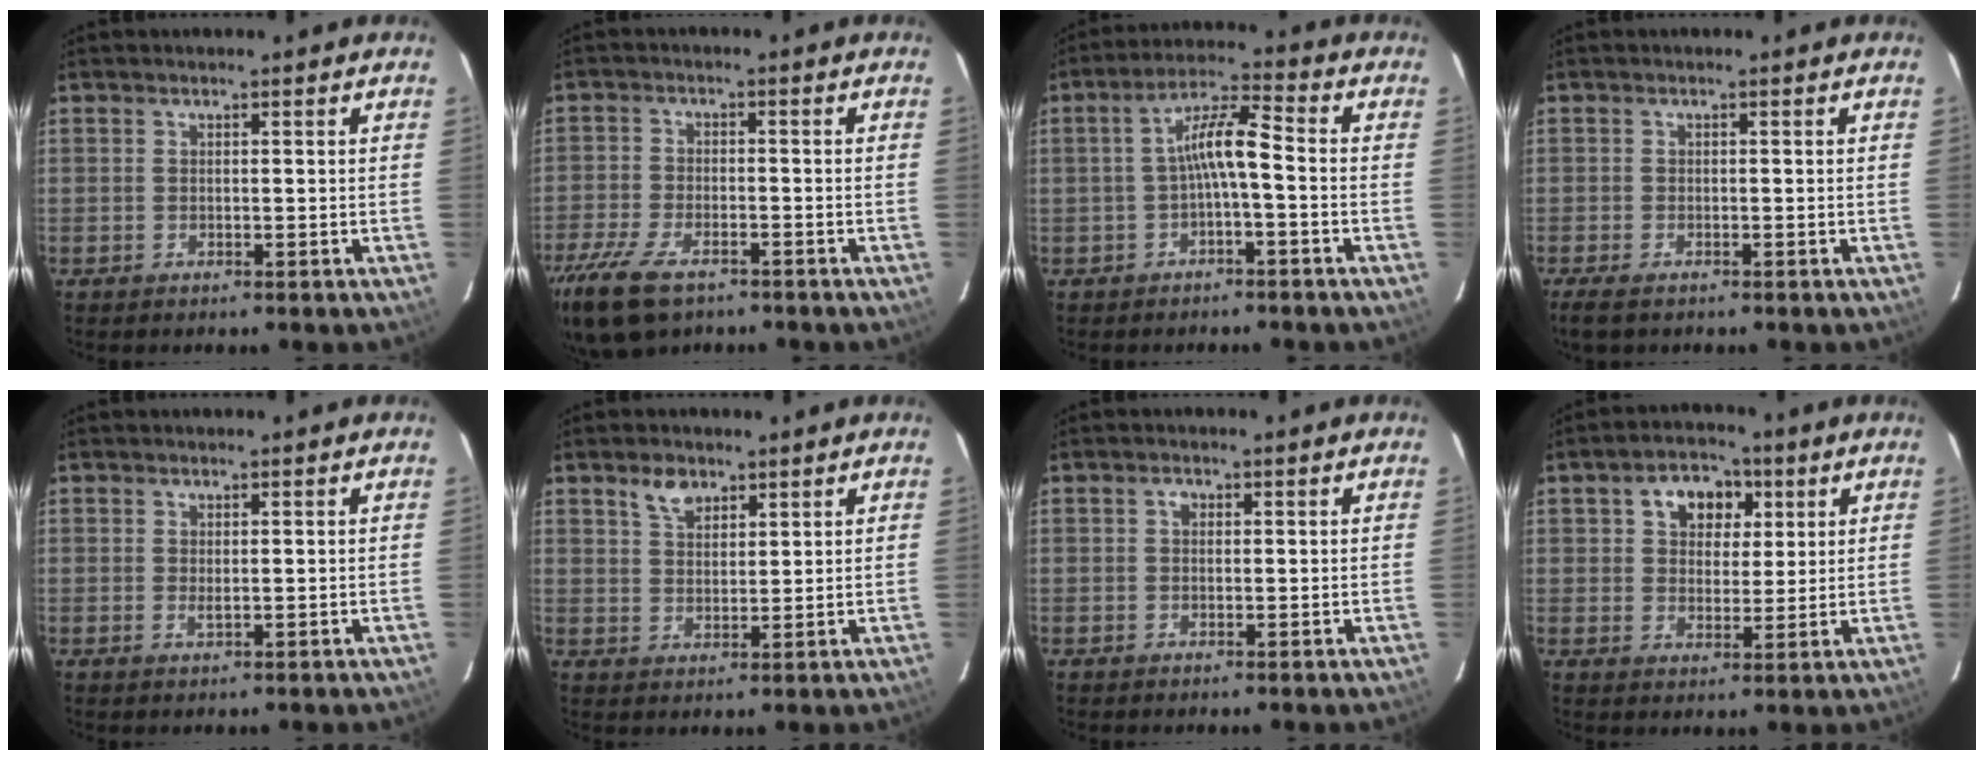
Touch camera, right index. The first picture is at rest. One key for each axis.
{"total": 12.7, "fx": -8.6, "fy": 5.8, "fz": 7.3, "tx": -0.185, "ty": -0.032, "tz": -0.160}
{"total": 6.2, "fx": -1.6, "fy": 0.9, "fz": 6.0, "tx": -0.124, "ty": 0.018, "tz": -0.028}
{"total": 3.4, "fx": -2.5, "fy": 1.2, "fz": 2.0, "tx": -0.045, "ty": -0.013, "tz": -0.045}
{"total": 0.8, "fx": 0.2, "fy": 0.1, "fz": 0.8, "tx": -0.015, "ty": -0.001, "tz": 0.003}
{"total": 4.5, "fx": 3.0, "fy": 2.6, "fz": 2.2, "tx": -0.032, "ty": 0.009, "tz": 0.056}
{"total": 1.2, "fx": 0.3, "fy": 1.0, "fz": 0.6, "tx": -0.009, "ty": 0.007, "tz": 0.004}
{"total": 8.2, "fx": 3.3, "fy": 6.0, "fz": 4.6, "tx": -0.077, "ty": 0.022, "tz": 0.054}